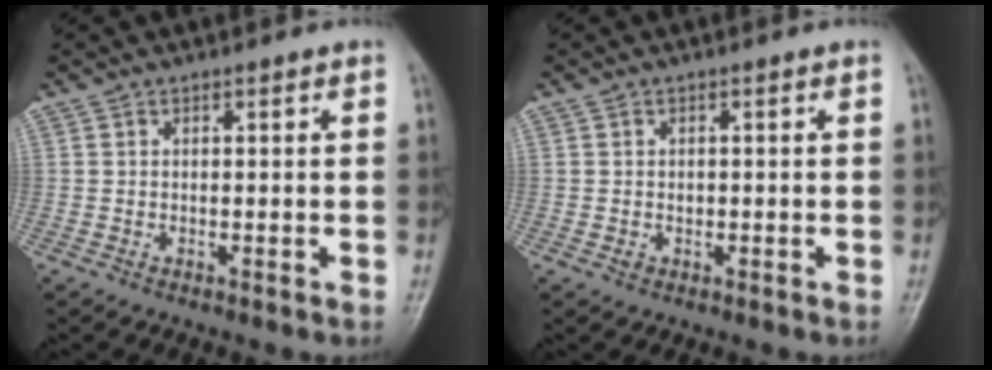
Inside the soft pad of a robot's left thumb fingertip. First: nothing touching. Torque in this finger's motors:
{"motor_torque": [-0.06, 0.06, 0.00, 0.00, 0.00]}